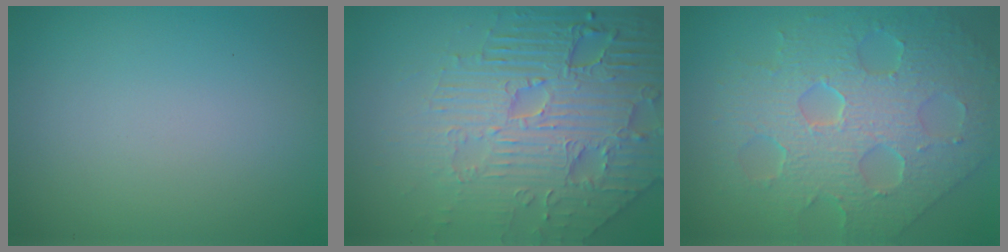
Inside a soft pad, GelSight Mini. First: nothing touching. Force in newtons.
{"total": 8.7, "press": 6.2, "slide": 6.1}
{"total": 8.7, "press": 6.1, "slide": 6.1}